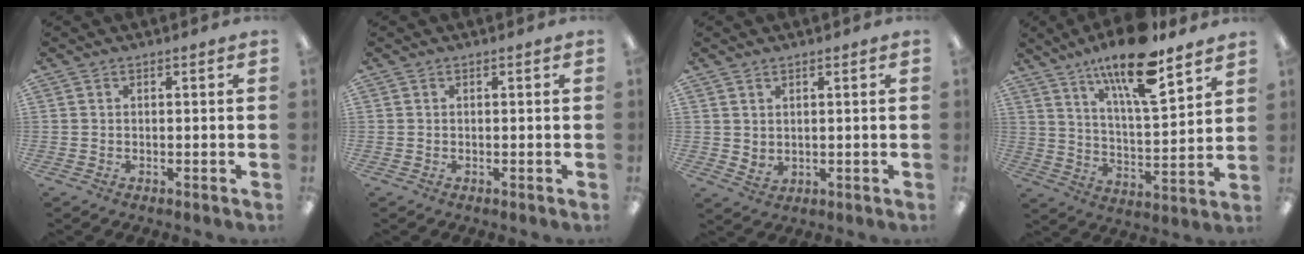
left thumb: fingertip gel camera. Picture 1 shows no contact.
{"total": 0.0}
{"total": 2.3, "force": [1.9, 1.3, 0.3], "torque": [-0.001, -0.009, 0.034]}
{"total": 17.4, "force": [12.5, 4.4, 11.3], "torque": [-0.192, -0.070, 0.204]}